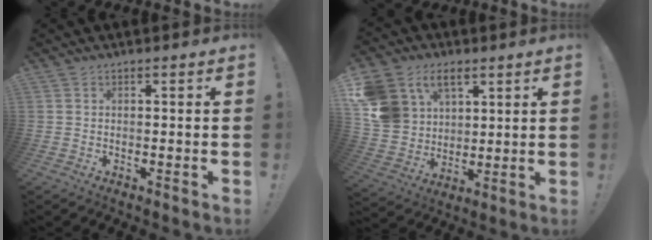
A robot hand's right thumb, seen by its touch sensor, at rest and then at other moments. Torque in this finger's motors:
{"motor_torque": [1.51, 1.80, 1.13, 0.82, 0.10]}